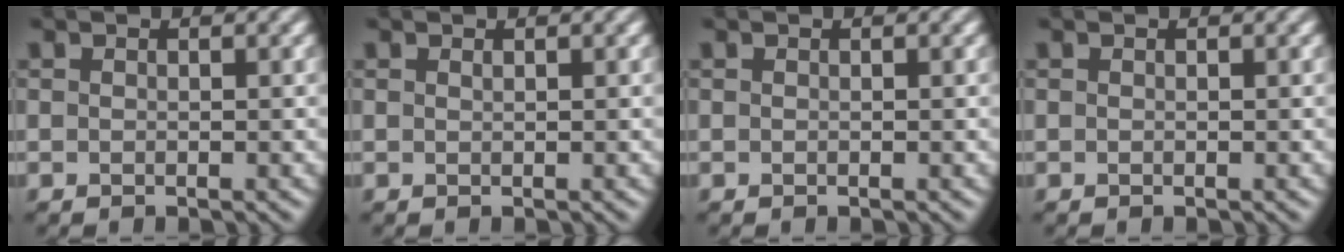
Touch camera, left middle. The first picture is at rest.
{"total": 0.0}
{"total": 0.0}
{"total": 0.0}